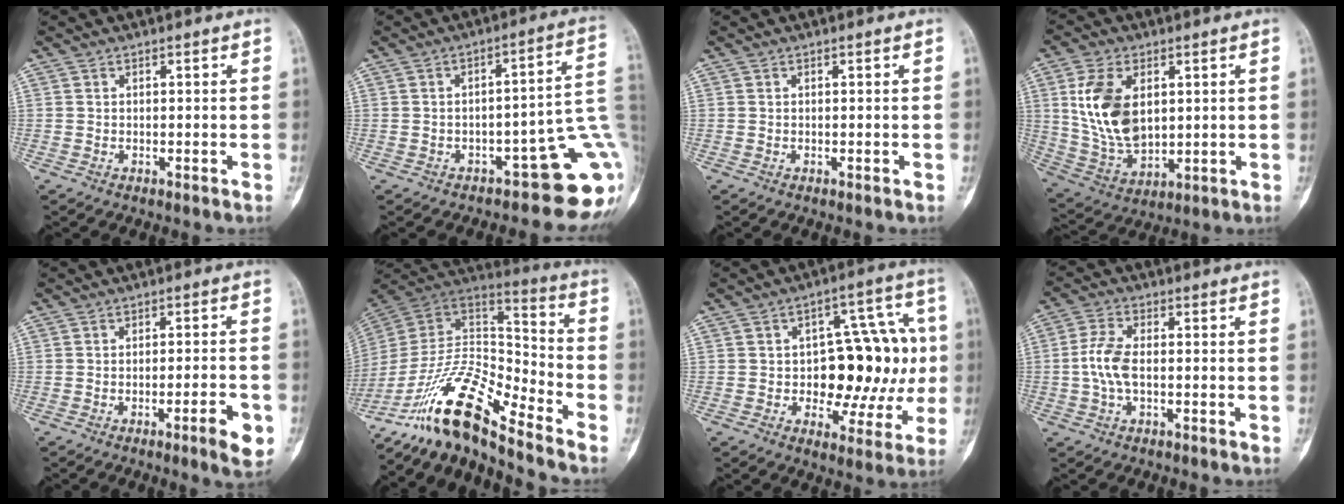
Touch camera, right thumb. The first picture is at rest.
{"total": 12.8, "force": [-4.7, 5.4, 10.6], "torque": [-0.085, 0.067, -0.059]}
{"total": 0.0}
{"total": 14.6, "force": [3.3, 8.9, 11.1], "torque": [-0.203, -0.013, 0.076]}
{"total": 6.9, "force": [-3.2, 1.1, 6.1], "torque": [-0.082, 0.014, -0.041]}
{"total": 17.8, "force": [-13.6, 4.1, 10.8], "torque": [-0.188, 0.096, -0.251]}
{"total": 18.5, "force": [-0.5, 10.1, 15.5], "torque": [-0.152, 0.036, 0.002]}
{"total": 6.2, "force": [-0.7, 3.2, 5.2], "torque": [-0.121, 0.017, -0.017]}